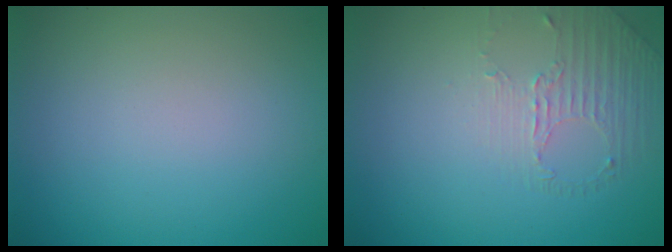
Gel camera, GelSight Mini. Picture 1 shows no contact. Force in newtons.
{"total": 1.4, "press": 0.8, "slide": 1.1}